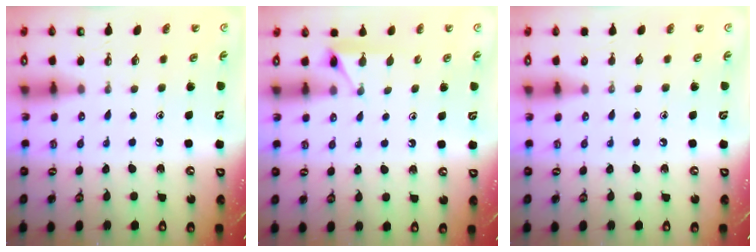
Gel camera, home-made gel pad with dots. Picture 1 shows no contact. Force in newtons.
{"total": 3.7, "press": 3.7, "slide": 0.3}
{"total": 0.0}